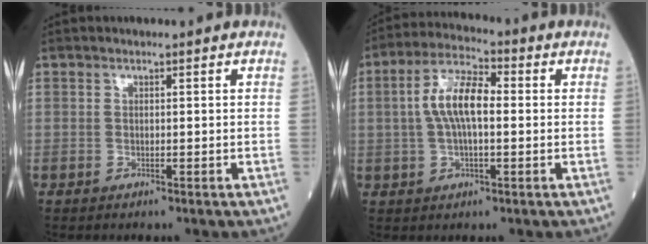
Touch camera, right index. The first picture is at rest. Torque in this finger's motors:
{"motor_torque": [1.12, 0.14, 0.58, 0.16]}